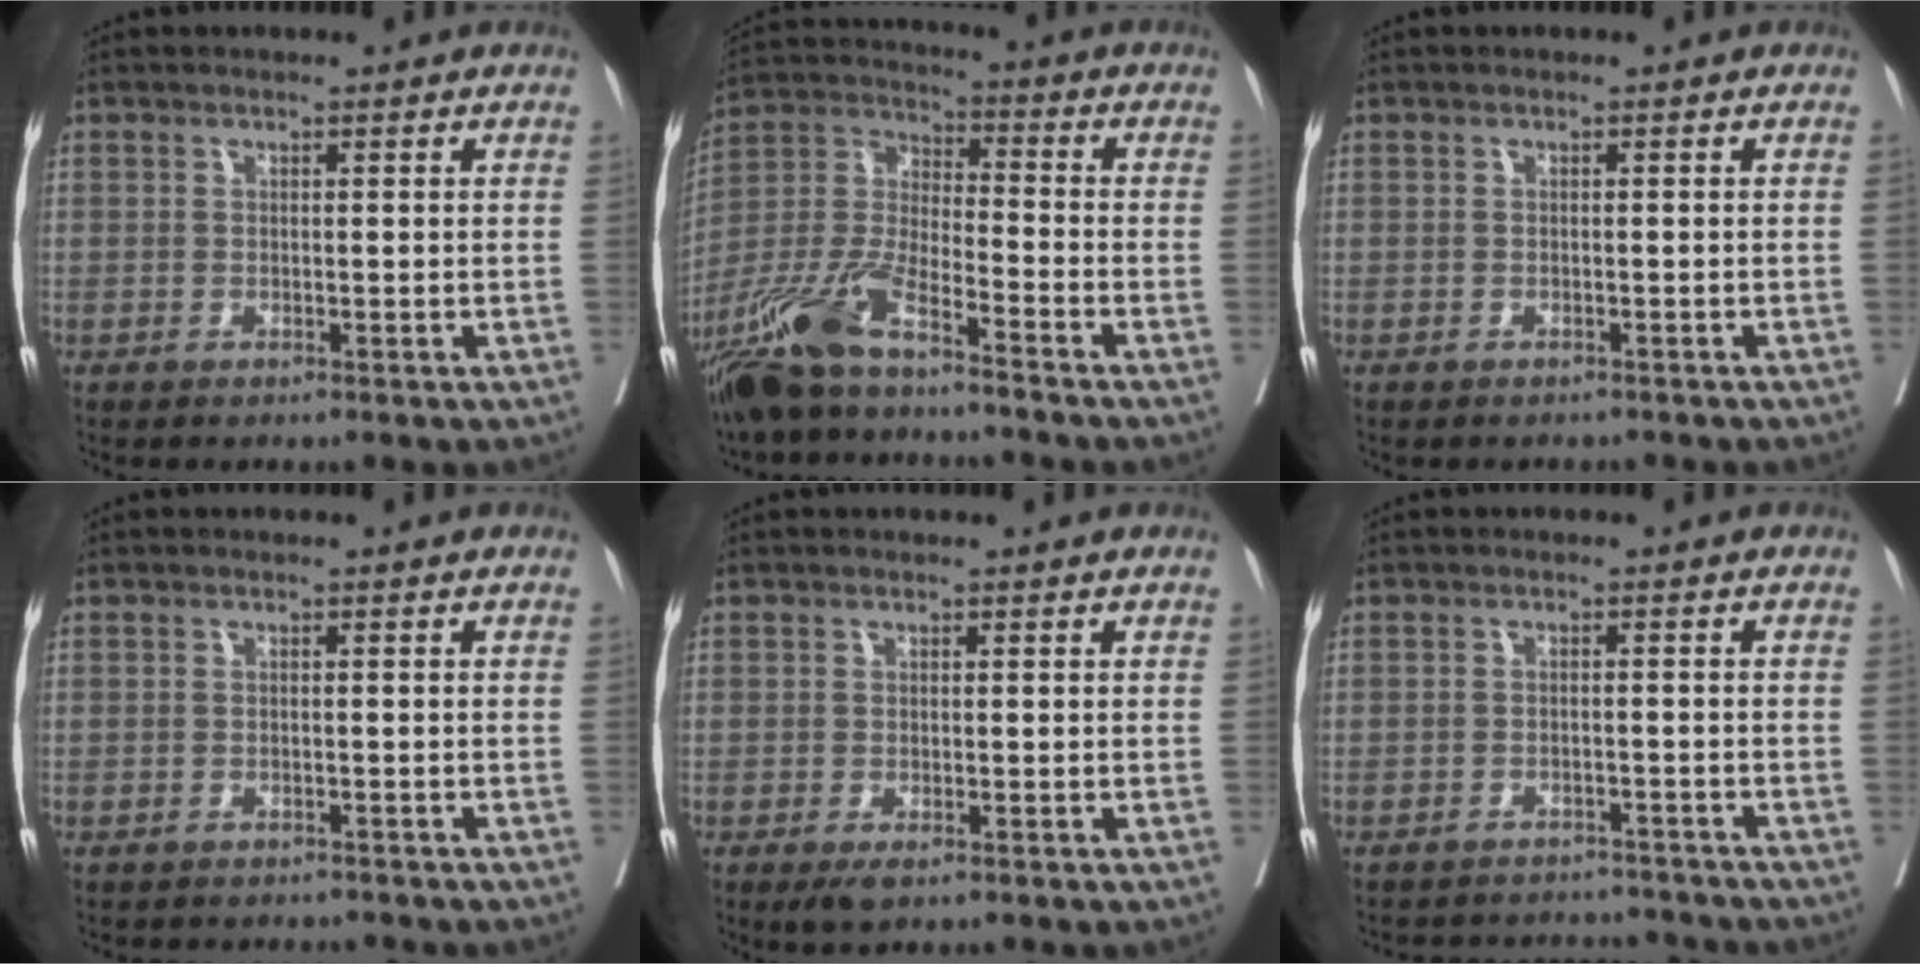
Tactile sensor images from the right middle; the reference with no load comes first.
{"total": 14.9, "force": [-11.2, 1.3, 9.7], "torque": [-0.208, -0.022, -0.214]}
{"total": 1.5, "force": [-1.4, 0.6, 0.2], "torque": [-0.007, -0.002, -0.020]}
{"total": 5.0, "force": [-4.8, 1.1, 0.9], "torque": [-0.005, -0.006, -0.060]}
{"total": 2.2, "force": [-1.3, 0.7, 1.6], "torque": [-0.023, -0.006, -0.018]}
{"total": 9.4, "force": [-9.3, 1.7, 0.8], "torque": [-0.015, 0.015, -0.117]}